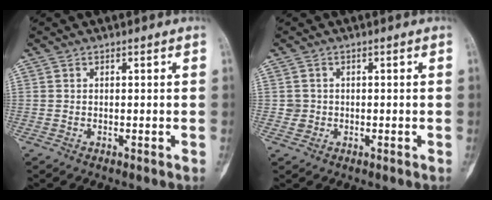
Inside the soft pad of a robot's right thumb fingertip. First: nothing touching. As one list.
[{"total": 1.8, "force": [0.0, 1.8, 0.1], "torque": [0.007, 0.006, 0.001]}]